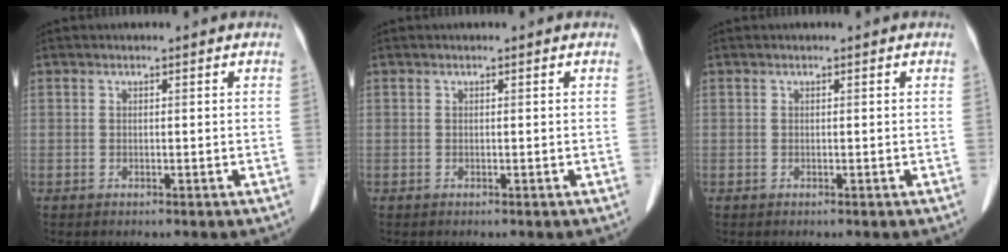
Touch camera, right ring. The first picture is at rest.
{"total": 0.0}
{"total": 0.0}